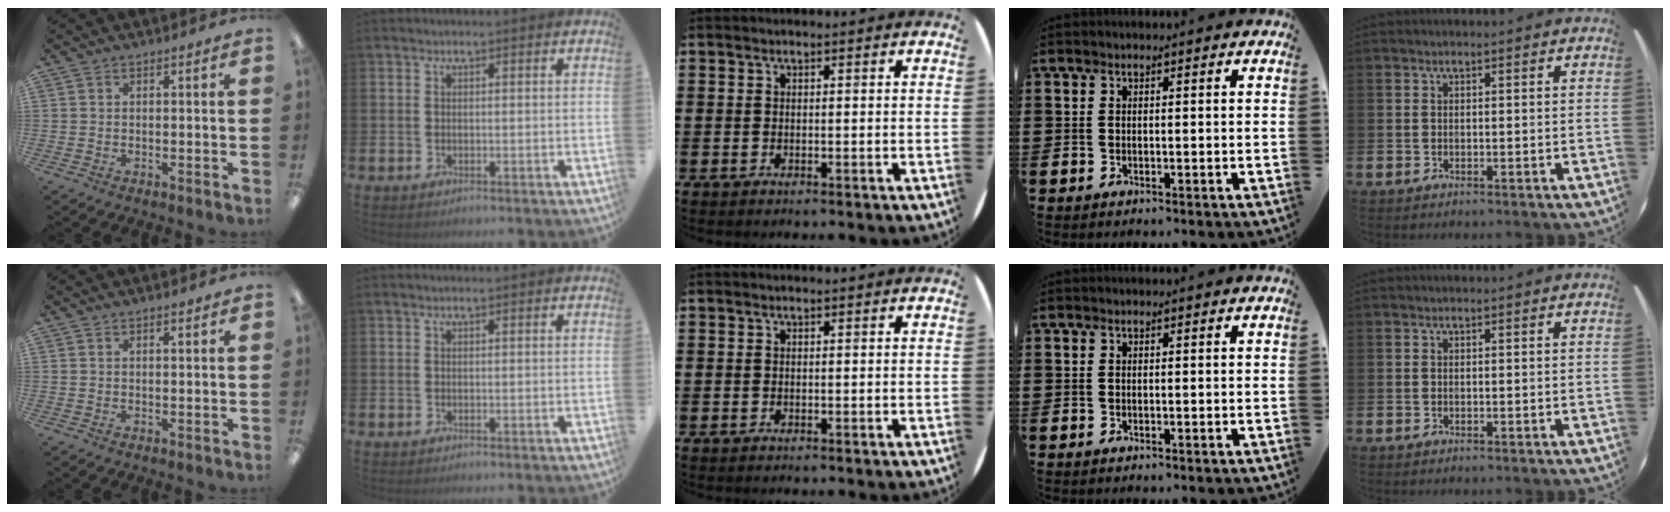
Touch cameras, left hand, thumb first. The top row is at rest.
{"thumb": {"total": 0.8, "force": [0.7, 0.1, 0.3], "torque": [-0.007, 0.000, 0.013]}}